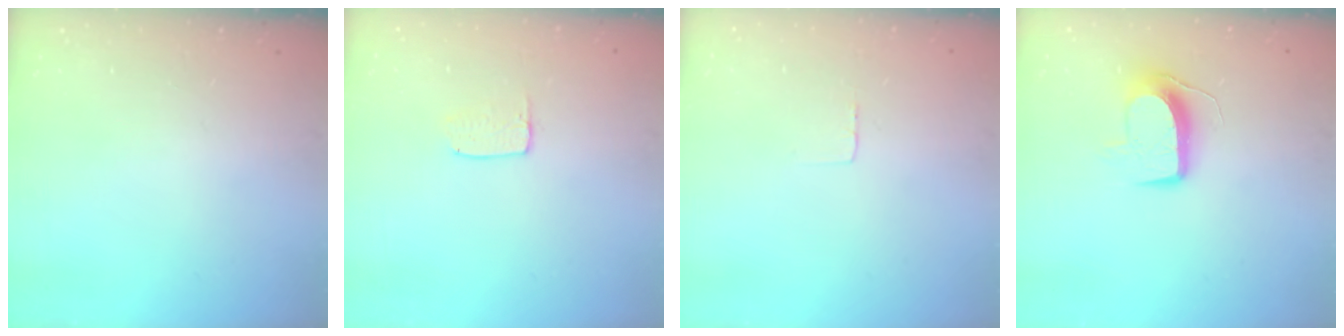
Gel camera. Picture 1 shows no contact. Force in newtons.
{"total": 3.4, "press": 3.3, "slide": 0.3}
{"total": 2.3, "press": 2.3, "slide": 0.1}
{"total": 9.7, "press": 9.7, "slide": 0.5}